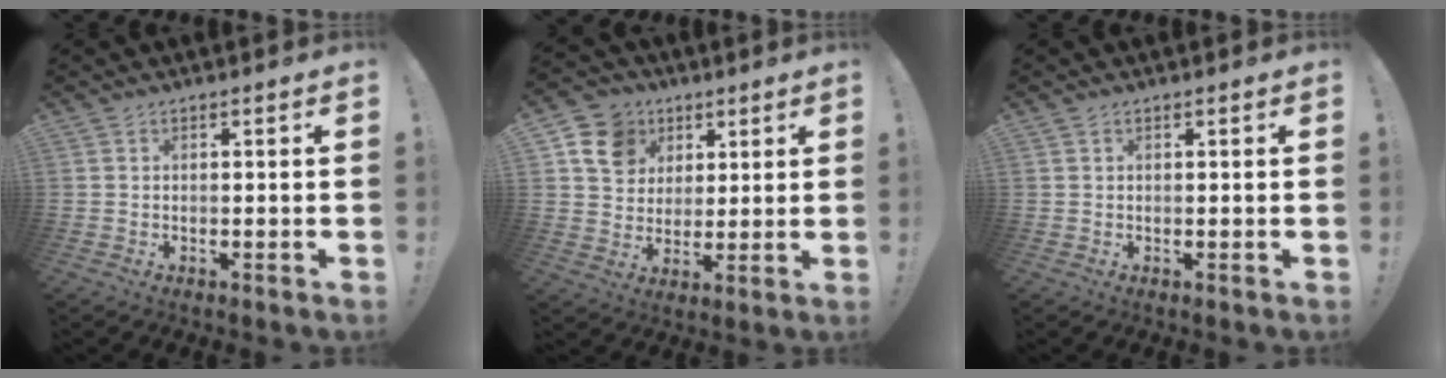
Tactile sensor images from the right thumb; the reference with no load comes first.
{"total": 12.9, "force": [5.6, 10.5, 4.8], "torque": [-0.066, -0.023, 0.114]}
{"total": 0.0}